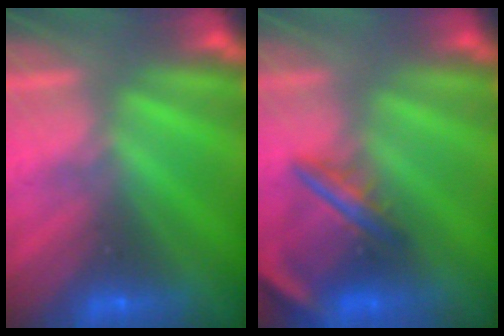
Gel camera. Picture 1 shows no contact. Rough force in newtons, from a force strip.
{"total": 9.4}